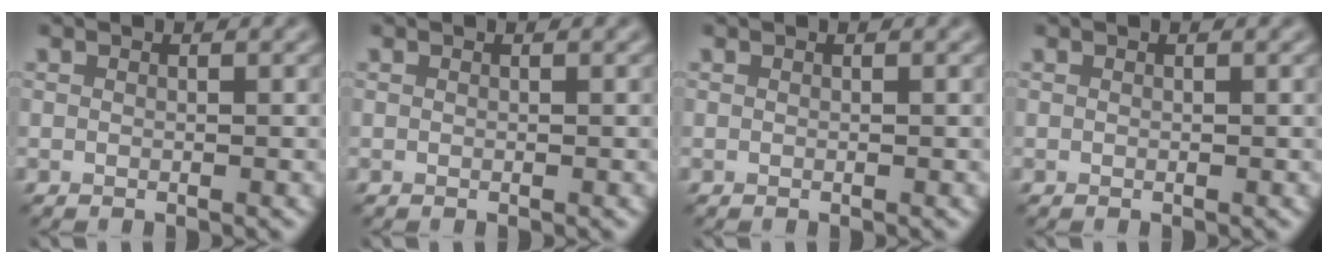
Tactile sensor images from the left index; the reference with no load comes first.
{"total": 0.0}
{"total": 0.0}
{"total": 0.0}